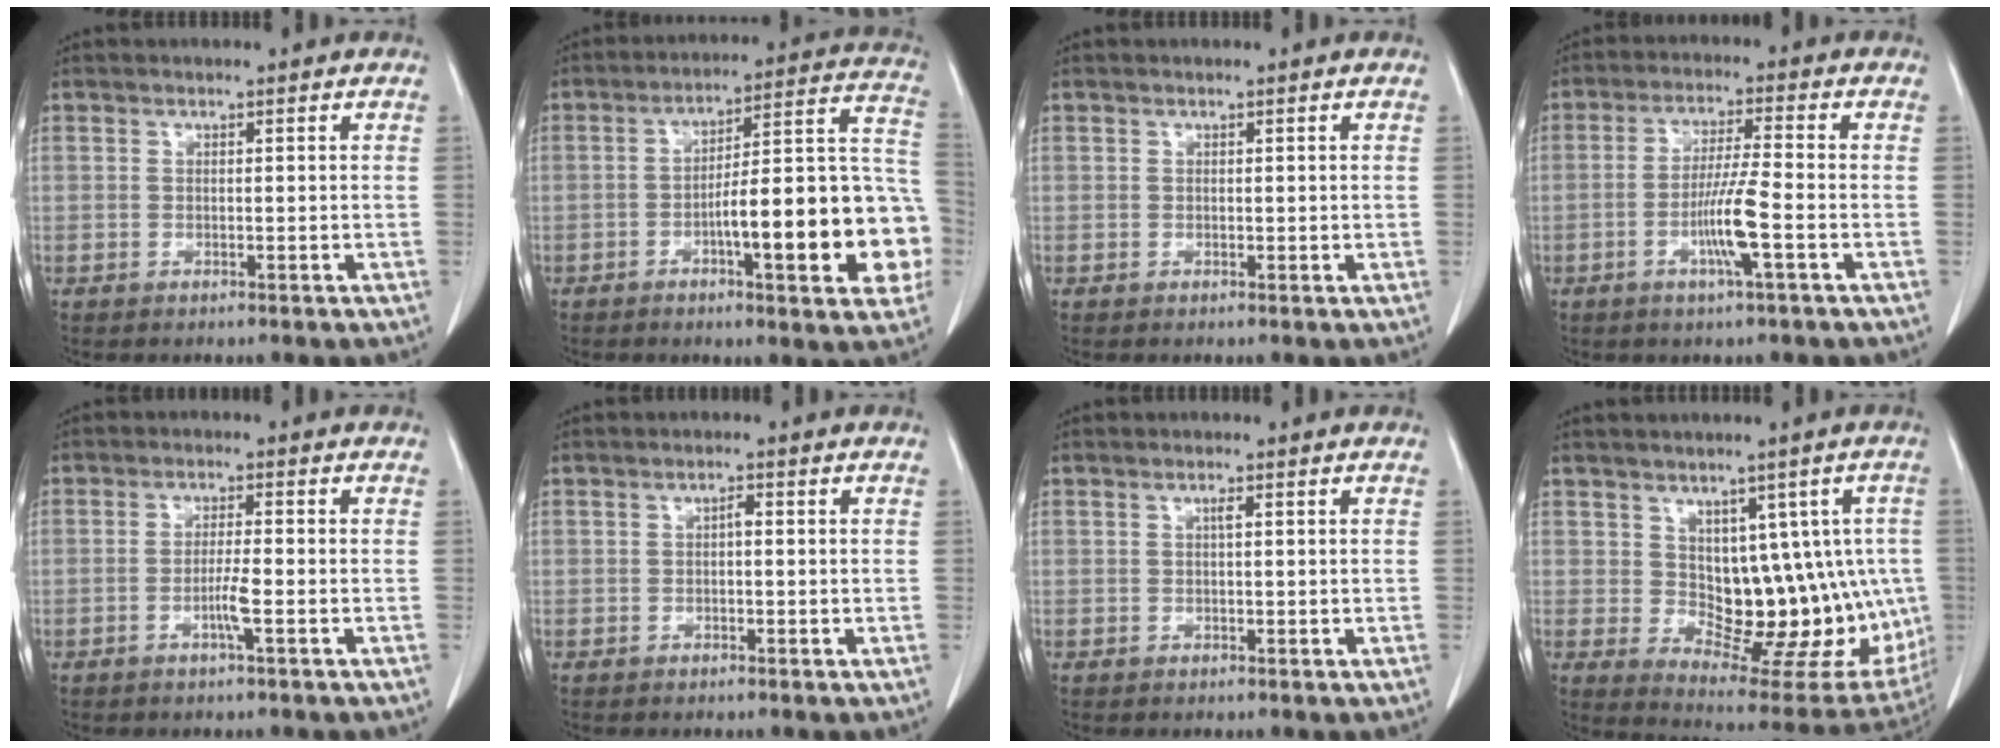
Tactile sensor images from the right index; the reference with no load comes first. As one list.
[{"total": 19.3, "force": [-5.2, 3.5, 18.2], "torque": [-0.188, 0.038, -0.065]}, {"total": 0.0}, {"total": 7.1, "force": [-2.4, -0.4, 6.6], "torque": [-0.128, -0.005, -0.047]}, {"total": 3.1, "force": [-1.2, -0.2, 2.8], "torque": [-0.054, -0.003, -0.024]}, {"total": 1.3, "force": [0.2, 0.4, 1.2], "torque": [-0.016, 0.004, 0.002]}, {"total": 0.9, "force": [0.3, 0.1, 0.8], "torque": [-0.015, 0.001, 0.004]}, {"total": 15.2, "force": [0.7, 8.2, 12.8], "torque": [-0.139, 0.010, 0.035]}]